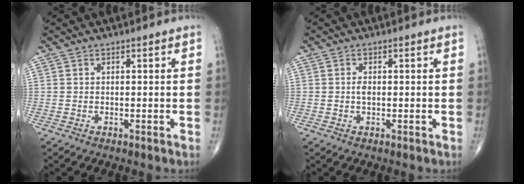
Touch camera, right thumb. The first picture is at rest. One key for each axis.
{"total": 1.3, "fx": 0.0, "fy": 0.7, "fz": 1.1, "tx": -0.021, "ty": 0.001, "tz": -0.002}